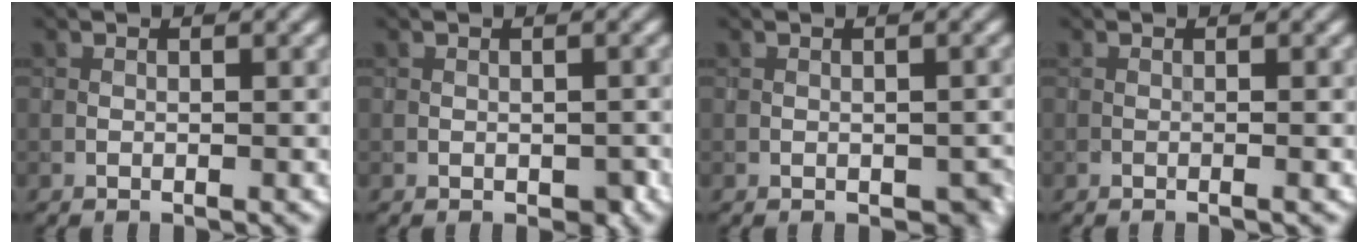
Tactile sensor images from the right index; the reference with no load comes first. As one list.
[{"total": 1.1, "force": [-0.4, 0.7, 0.8], "torque": [-0.011, -0.006, -0.003]}, {"total": 1.8, "force": [-0.6, 1.2, 1.2], "torque": [-0.018, -0.009, -0.002]}, {"total": 0.6, "force": [-0.2, 0.0, 0.6], "torque": [-0.009, -0.003, -0.006]}]